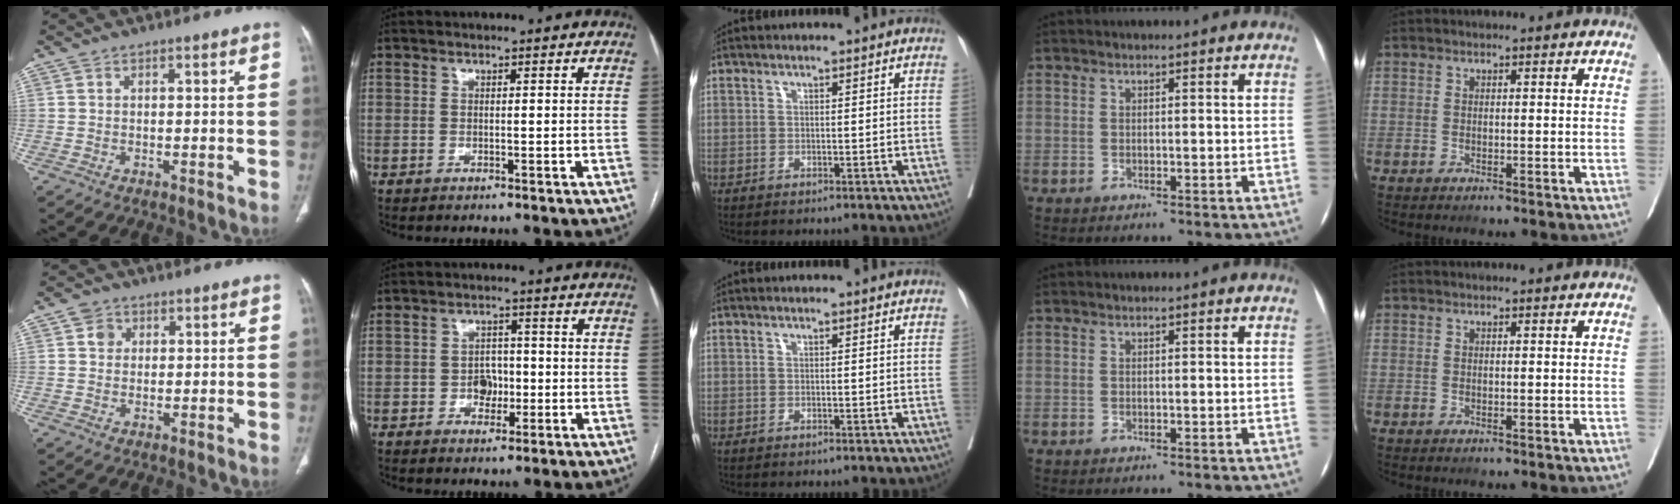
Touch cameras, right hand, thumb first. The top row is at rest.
{"thumb": {"total": 2.9, "force": [1.0, 2.6, 1.0], "torque": [-0.003, -0.002, 0.014]}, "index": {"total": 3.7, "force": [-0.9, 2.9, 2.2], "torque": [-0.029, 0.009, -0.012]}}